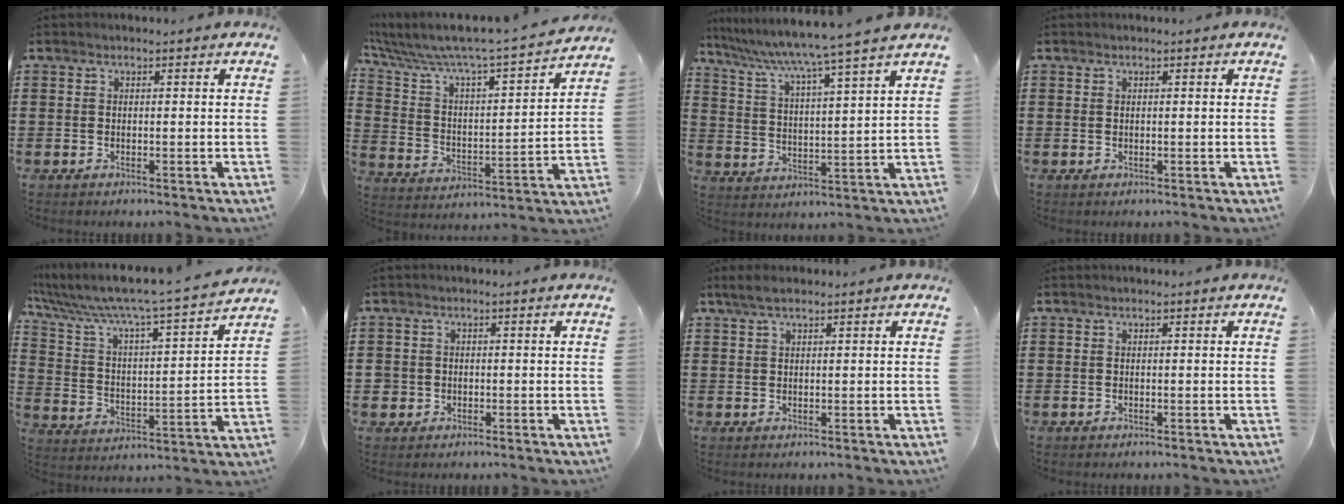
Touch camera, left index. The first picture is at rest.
{"total": 6.4, "force": [5.7, 0.3, 2.8], "torque": [-0.083, -0.055, 0.089]}
{"total": 5.7, "force": [4.9, -1.4, 2.5], "torque": [-0.073, -0.044, 0.074]}
{"total": 0.0}
{"total": 7.2, "force": [6.3, 0.3, 3.4], "torque": [-0.098, -0.053, 0.097]}
{"total": 1.7, "force": [-0.3, 1.7, 0.1], "torque": [-0.008, 0.003, -0.010]}
{"total": 2.1, "force": [1.2, 0.5, 1.6], "torque": [-0.033, 0.002, 0.022]}
{"total": 0.0}